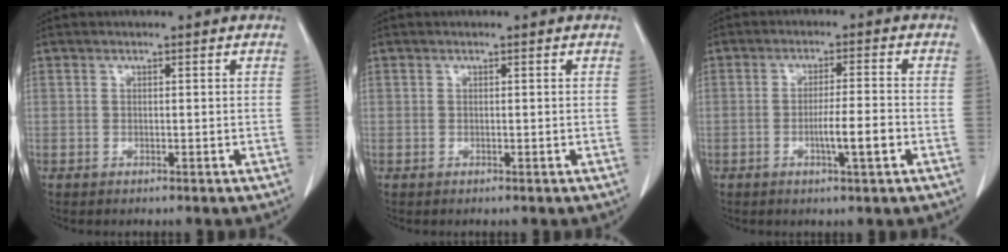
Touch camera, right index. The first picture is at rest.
{"total": 0.0}
{"total": 5.0, "force": [-1.6, 0.0, 4.7], "torque": [-0.077, -0.003, -0.025]}